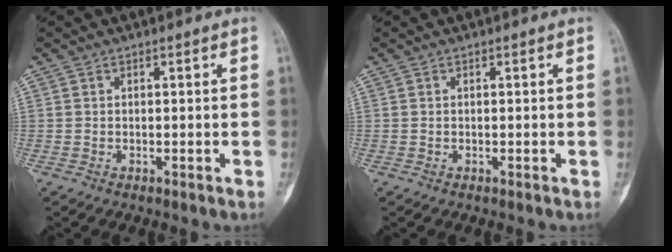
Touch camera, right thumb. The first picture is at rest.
{"total": 0.0}